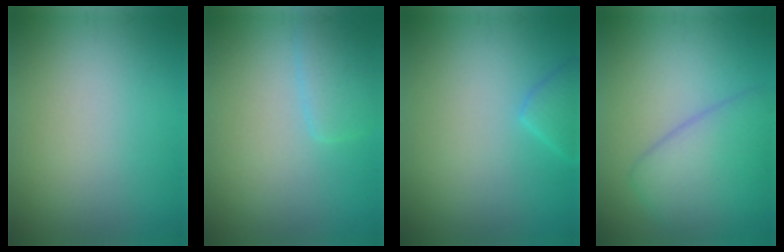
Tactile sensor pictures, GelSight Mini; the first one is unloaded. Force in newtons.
{"total": 2.4, "press": 2.3, "slide": 0.2}
{"total": 1.8, "press": 1.8, "slide": 0.1}
{"total": 5.8, "press": 5.8, "slide": 0.4}